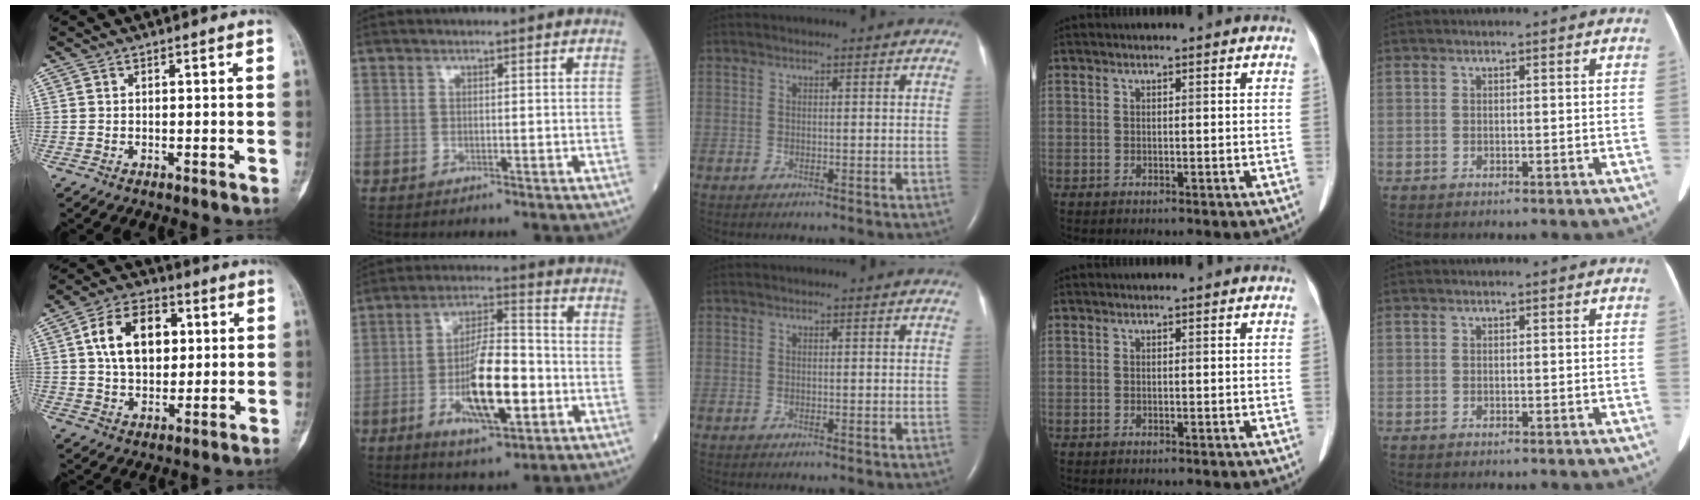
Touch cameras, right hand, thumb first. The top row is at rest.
{"thumb": {"total": 13.4, "force": [3.1, 8.8, 9.5], "torque": [-0.131, 0.002, 0.049]}, "index": {"total": 13.2, "force": [-3.7, 3.5, 12.2], "torque": [-0.224, -0.003, -0.060]}}